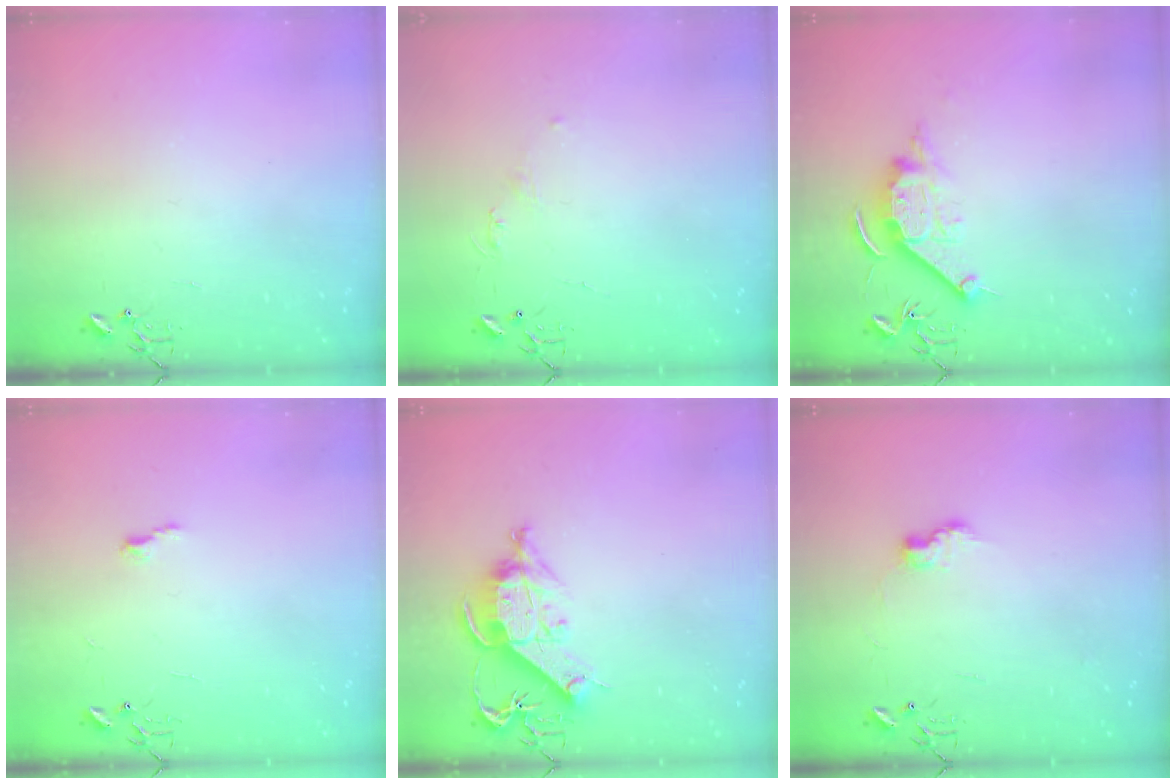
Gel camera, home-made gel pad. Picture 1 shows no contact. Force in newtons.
{"total": 4.0, "press": 3.9, "slide": 0.6}
{"total": 10.7, "press": 10.7, "slide": 1.1}
{"total": 4.7, "press": 4.7, "slide": 0.7}
{"total": 11.0, "press": 11.0, "slide": 1.3}
{"total": 7.6, "press": 7.5, "slide": 0.4}